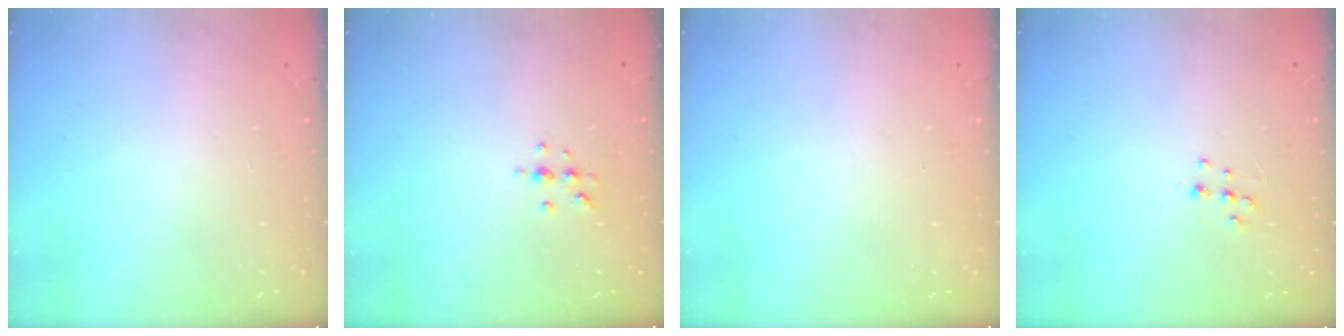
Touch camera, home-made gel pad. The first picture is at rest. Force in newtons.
{"total": 4.3, "press": 4.0, "slide": 1.4}
{"total": 0.0}
{"total": 5.3, "press": 5.2, "slide": 0.7}